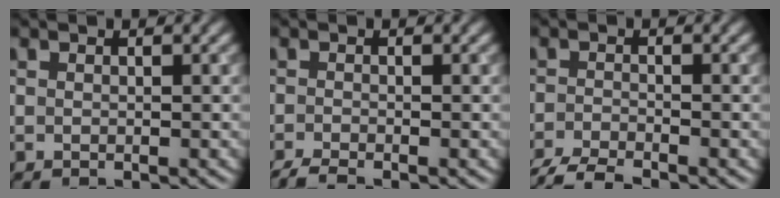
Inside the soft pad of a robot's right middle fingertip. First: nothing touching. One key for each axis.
{"total": 1.9, "fx": -1.6, "fy": 0.2, "fz": 1.0, "tx": -0.017, "ty": -0.007, "tz": -0.035}
{"total": 3.7, "fx": -3.2, "fy": 0.5, "fz": 1.6, "tx": -0.028, "ty": -0.009, "tz": -0.068}